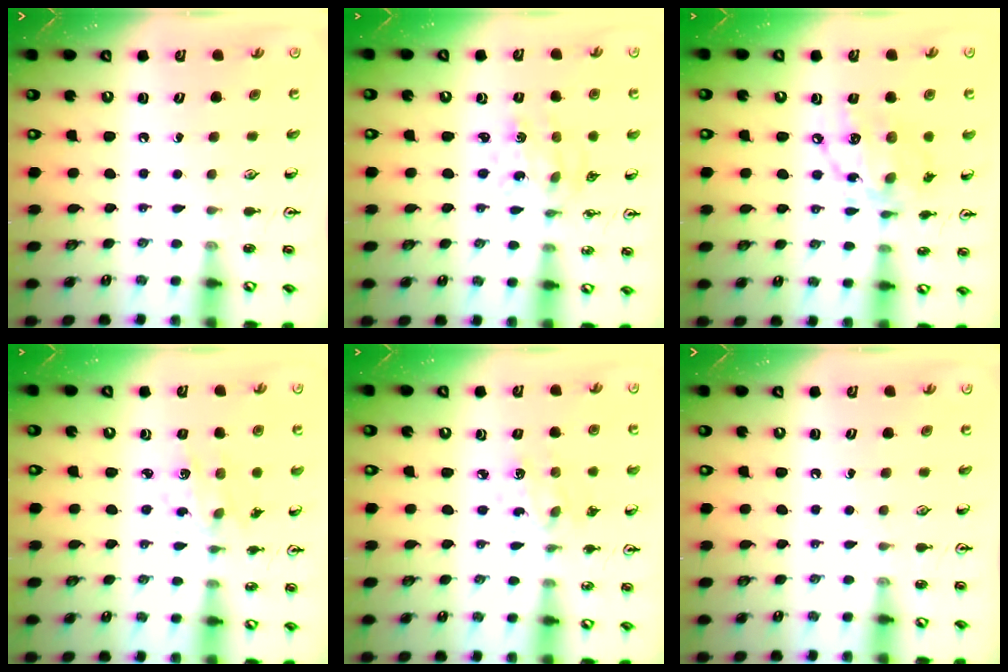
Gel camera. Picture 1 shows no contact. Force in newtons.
{"total": 2.9, "press": 2.7, "slide": 1.0}
{"total": 14.4, "press": 14.4, "slide": 1.3}
{"total": 3.0, "press": 2.8, "slide": 0.9}
{"total": 3.3, "press": 3.1, "slide": 1.3}
{"total": 0.0}